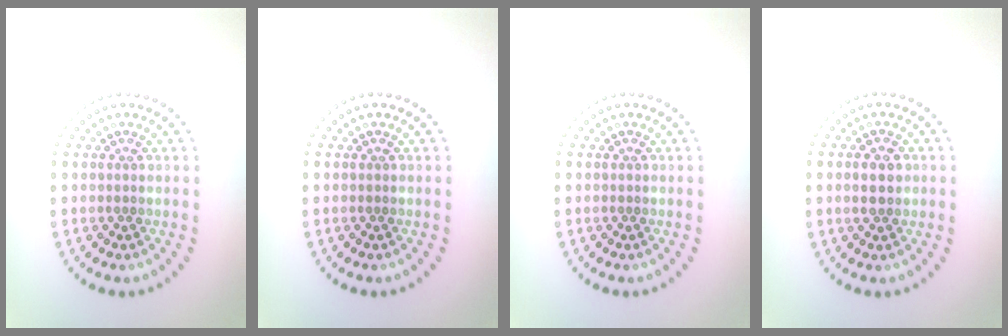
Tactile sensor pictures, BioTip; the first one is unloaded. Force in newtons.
{"total": 0.0}
{"total": 0.0}
{"total": 2.5, "press": 2.5, "slide": 0.0}